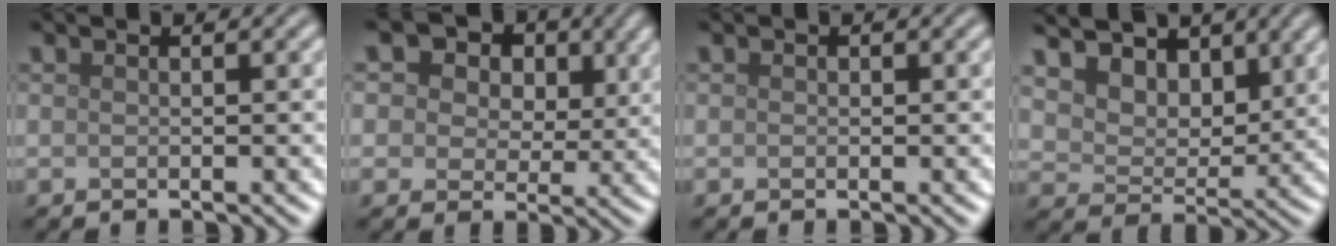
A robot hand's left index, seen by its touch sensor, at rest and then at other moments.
{"total": 11.5, "force": [6.1, 7.6, 6.0], "torque": [-0.092, 0.023, 0.070]}
{"total": 0.0}
{"total": 11.5, "force": [6.7, 7.4, 5.7], "torque": [-0.123, 0.021, 0.103]}